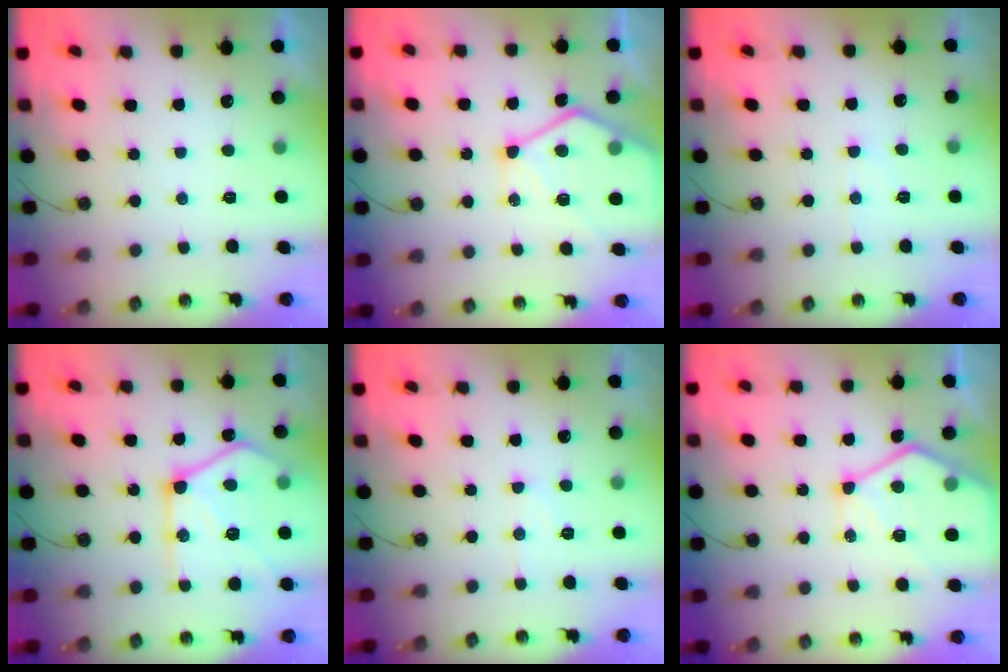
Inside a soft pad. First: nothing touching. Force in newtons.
{"total": 14.4, "press": 14.3, "slide": 1.4}
{"total": 3.8, "press": 3.7, "slide": 0.6}
{"total": 21.8, "press": 21.6, "slide": 2.2}
{"total": 7.7, "press": 7.6, "slide": 0.8}
{"total": 14.4, "press": 14.3, "slide": 1.4}